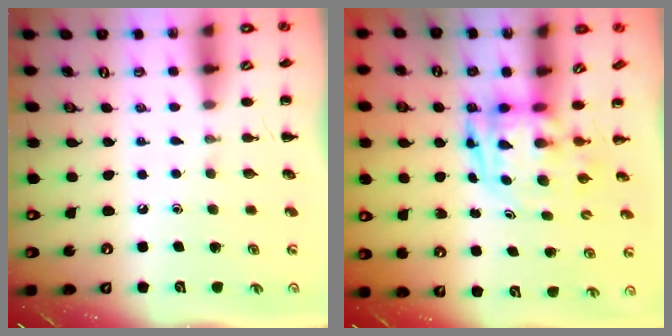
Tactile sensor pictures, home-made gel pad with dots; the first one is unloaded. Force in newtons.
{"total": 3.2, "press": 3.1, "slide": 0.7}